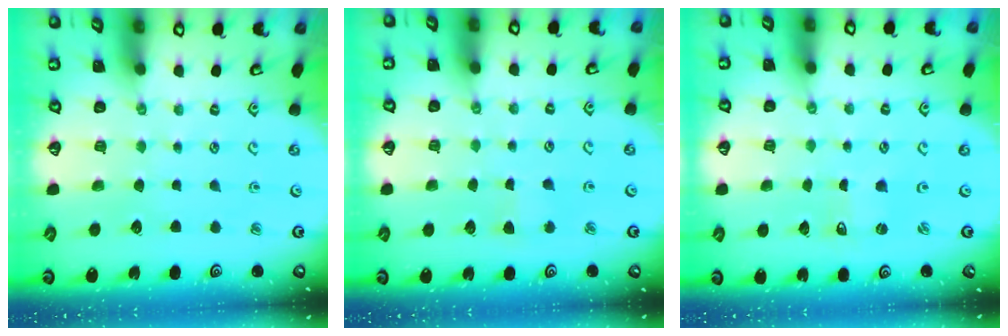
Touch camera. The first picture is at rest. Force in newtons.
{"total": 2.3, "press": 2.3, "slide": 0.4}
{"total": 0.0}